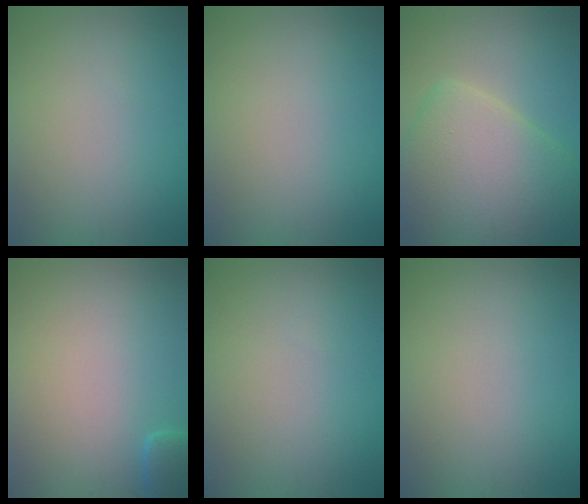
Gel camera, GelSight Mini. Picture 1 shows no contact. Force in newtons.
{"total": 0.0}
{"total": 9.4, "press": 9.3, "slide": 0.6}
{"total": 1.9, "press": 1.9, "slide": 0.2}
{"total": 0.0}
{"total": 0.0}